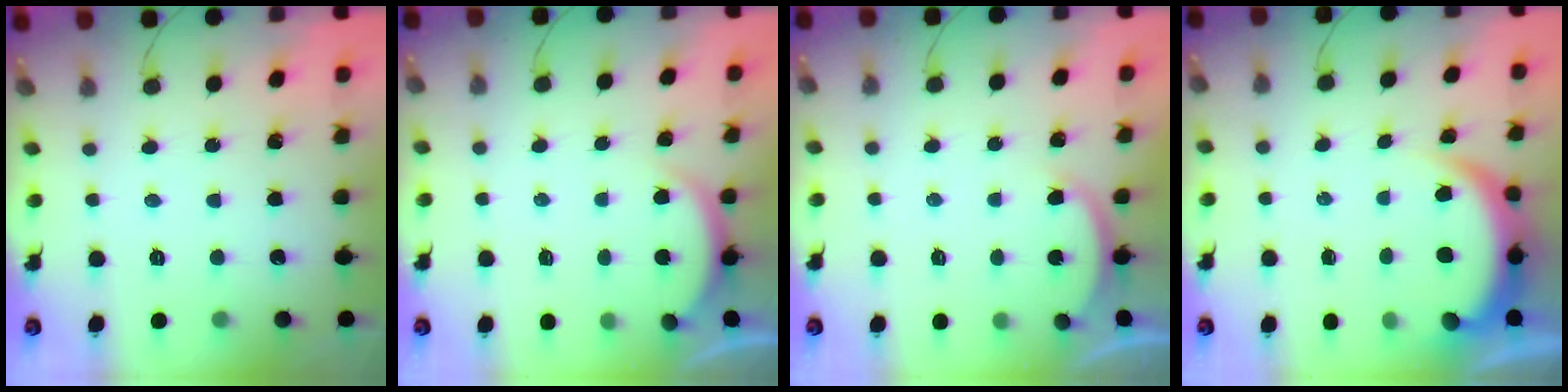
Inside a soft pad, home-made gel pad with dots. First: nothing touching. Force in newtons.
{"total": 1.9, "press": 1.9, "slide": 0.5}
{"total": 2.2, "press": 2.1, "slide": 0.5}
{"total": 5.1, "press": 5.0, "slide": 0.4}